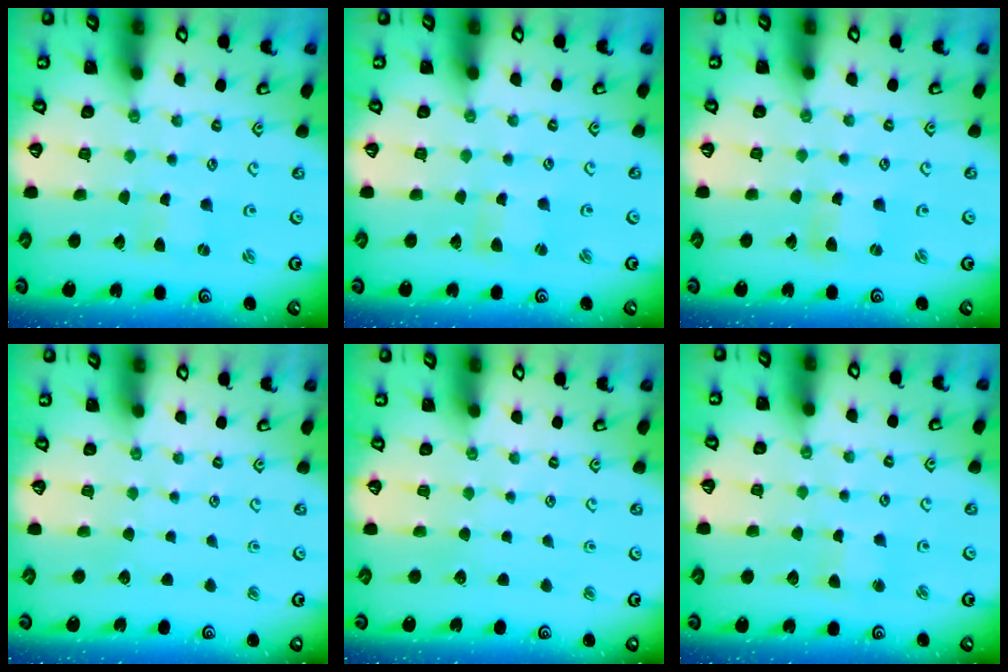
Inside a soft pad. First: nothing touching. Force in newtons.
{"total": 2.2, "press": 2.2, "slide": 0.3}
{"total": 2.5, "press": 2.5, "slide": 0.2}
{"total": 0.0}
{"total": 0.0}
{"total": 2.1, "press": 2.1, "slide": 0.5}